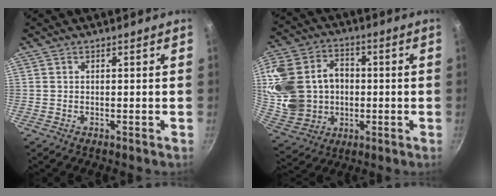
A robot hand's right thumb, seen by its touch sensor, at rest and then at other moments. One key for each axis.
{"total": 22.8, "fx": 1.0, "fy": 18.5, "fz": 13.3, "tx": -0.282, "ty": 0.027, "tz": 0.036}